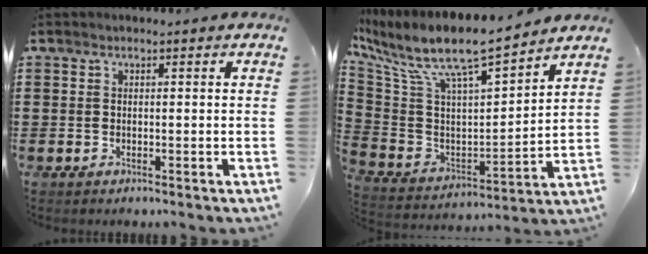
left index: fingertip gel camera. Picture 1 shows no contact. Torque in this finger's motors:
{"motor_torque": [2.14, 0.00, 0.62, 0.21]}